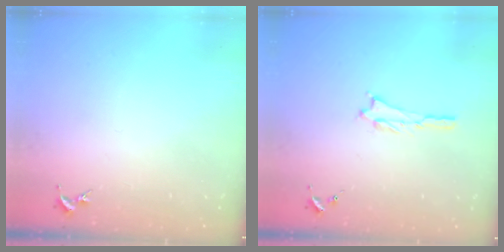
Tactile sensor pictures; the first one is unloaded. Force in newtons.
{"total": 0.8, "press": 0.8, "slide": 0.2}